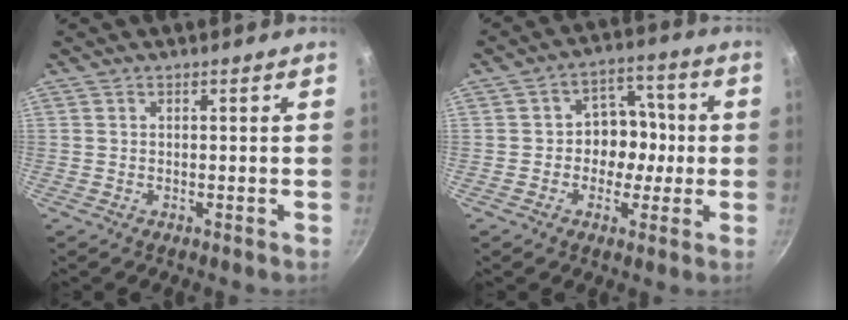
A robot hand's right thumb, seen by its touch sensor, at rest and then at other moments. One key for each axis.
{"total": 9.1, "fx": -0.9, "fy": 7.5, "fz": 5.0, "tx": -0.010, "ty": 0.026, "tz": -0.023}